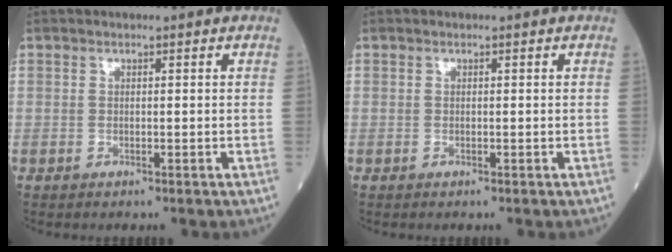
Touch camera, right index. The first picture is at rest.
{"total": 0.0}